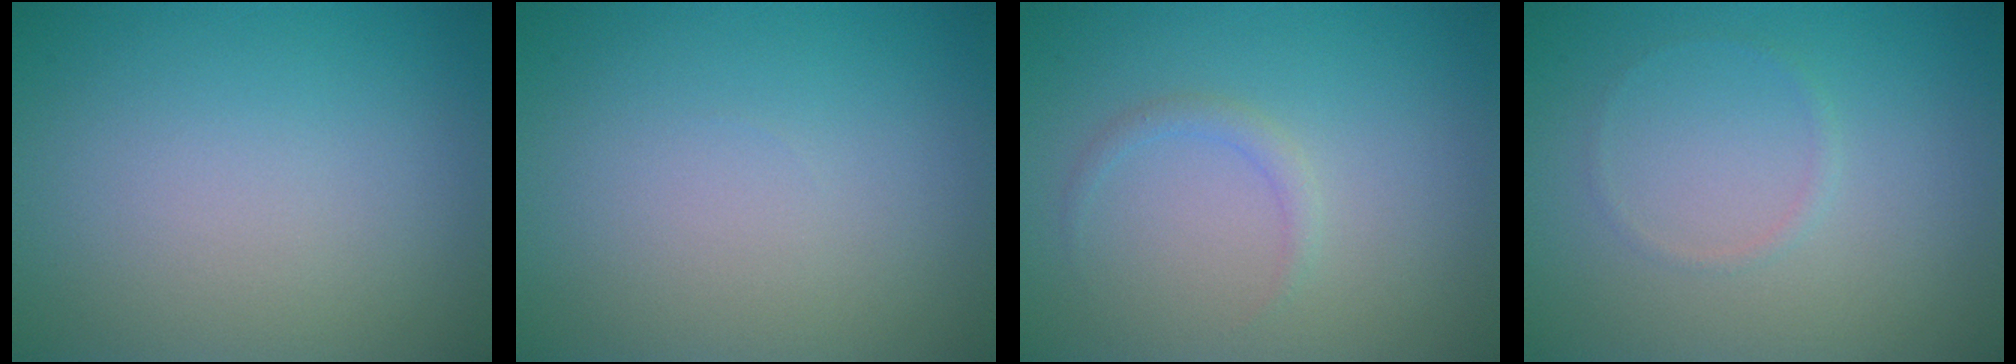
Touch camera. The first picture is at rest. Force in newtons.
{"total": 0.0}
{"total": 1.0, "press": 1.0, "slide": 0.0}
{"total": 0.6, "press": 0.6, "slide": 0.0}